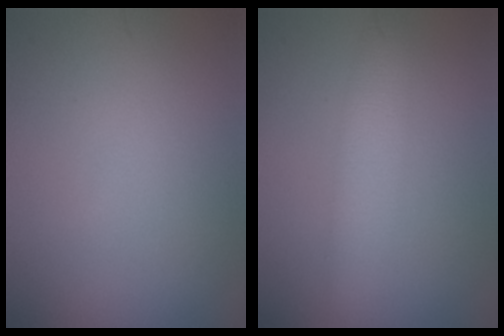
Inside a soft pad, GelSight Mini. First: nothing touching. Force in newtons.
{"total": 3.3, "press": 3.3, "slide": 0.1}